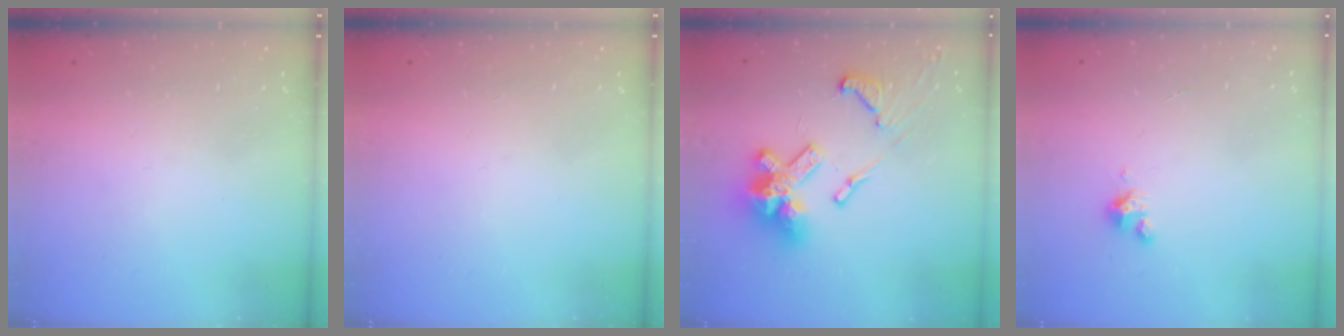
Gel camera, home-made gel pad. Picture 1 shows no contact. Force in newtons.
{"total": 0.0}
{"total": 18.9, "press": 18.8, "slide": 1.2}
{"total": 2.8, "press": 2.8, "slide": 0.2}